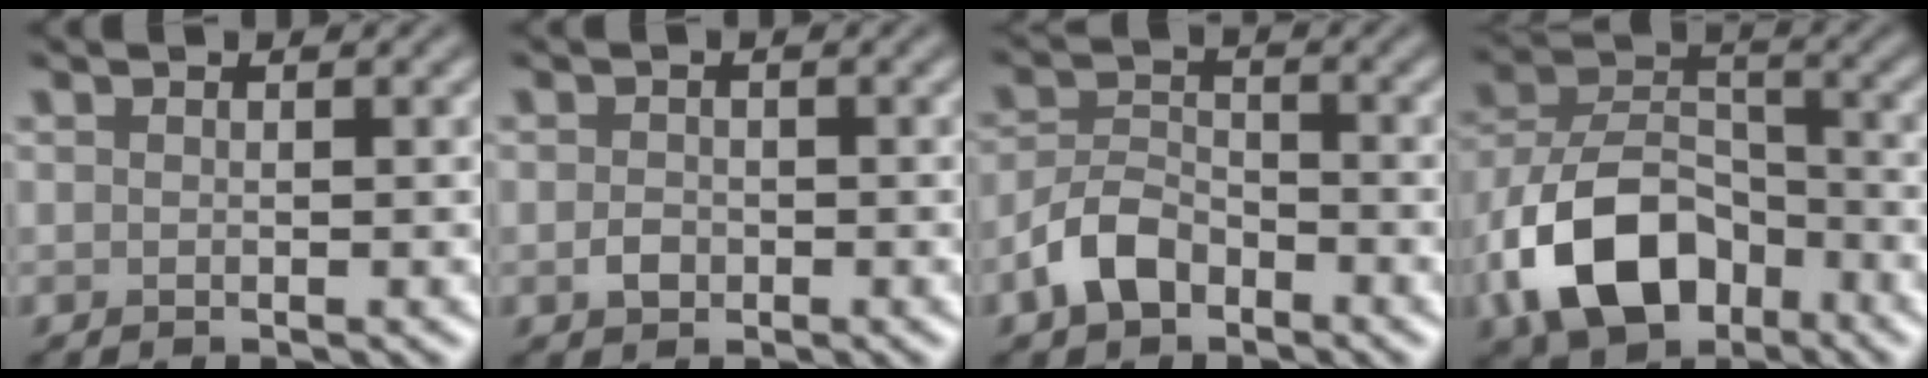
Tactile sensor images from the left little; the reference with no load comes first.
{"total": 1.4, "force": [-0.4, 1.1, 0.8], "torque": [-0.014, -0.002, -0.010]}
{"total": 3.8, "force": [-2.4, 2.2, 2.0], "torque": [-0.039, 0.006, -0.056]}
{"total": 10.2, "force": [-4.9, 6.3, 6.3], "torque": [-0.122, 0.005, -0.099]}